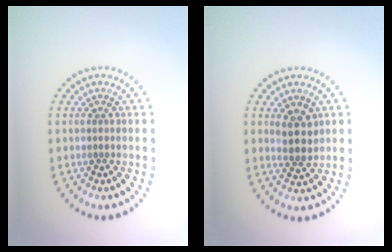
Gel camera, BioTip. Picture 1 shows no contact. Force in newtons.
{"total": 2.6, "press": 2.5, "slide": 0.9}